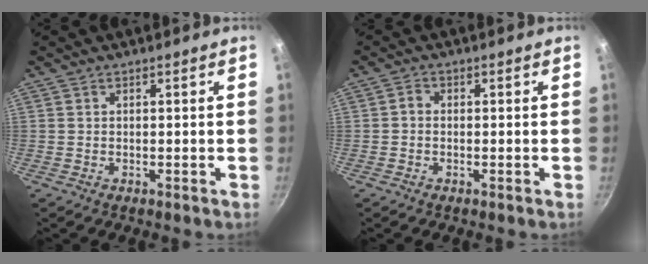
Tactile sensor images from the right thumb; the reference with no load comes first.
{"total": 1.3, "force": [-0.3, 1.0, 0.7], "torque": [-0.013, 0.007, -0.008]}